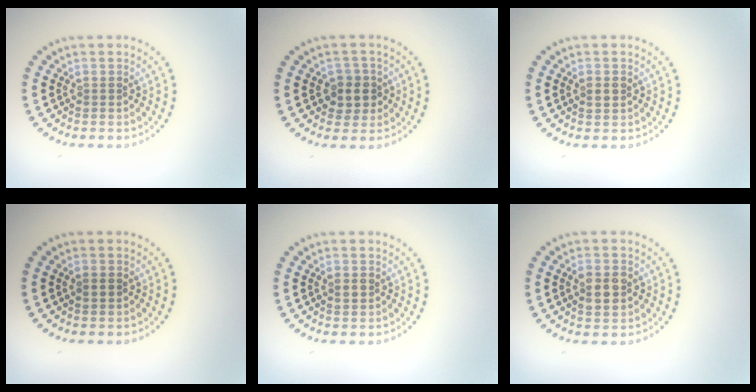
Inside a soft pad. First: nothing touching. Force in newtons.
{"total": 2.5, "press": 2.3, "slide": 0.9}
{"total": 1.0, "press": 1.0, "slide": 0.1}
{"total": 1.1, "press": 1.1, "slide": 0.2}
{"total": 1.1, "press": 1.1, "slide": 0.1}
{"total": 2.9, "press": 2.9, "slide": 0.1}